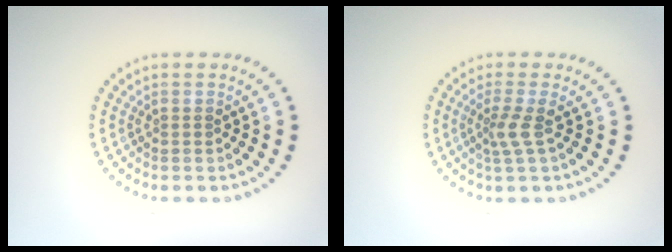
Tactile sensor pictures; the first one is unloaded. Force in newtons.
{"total": 2.0, "press": 1.4, "slide": 1.5}